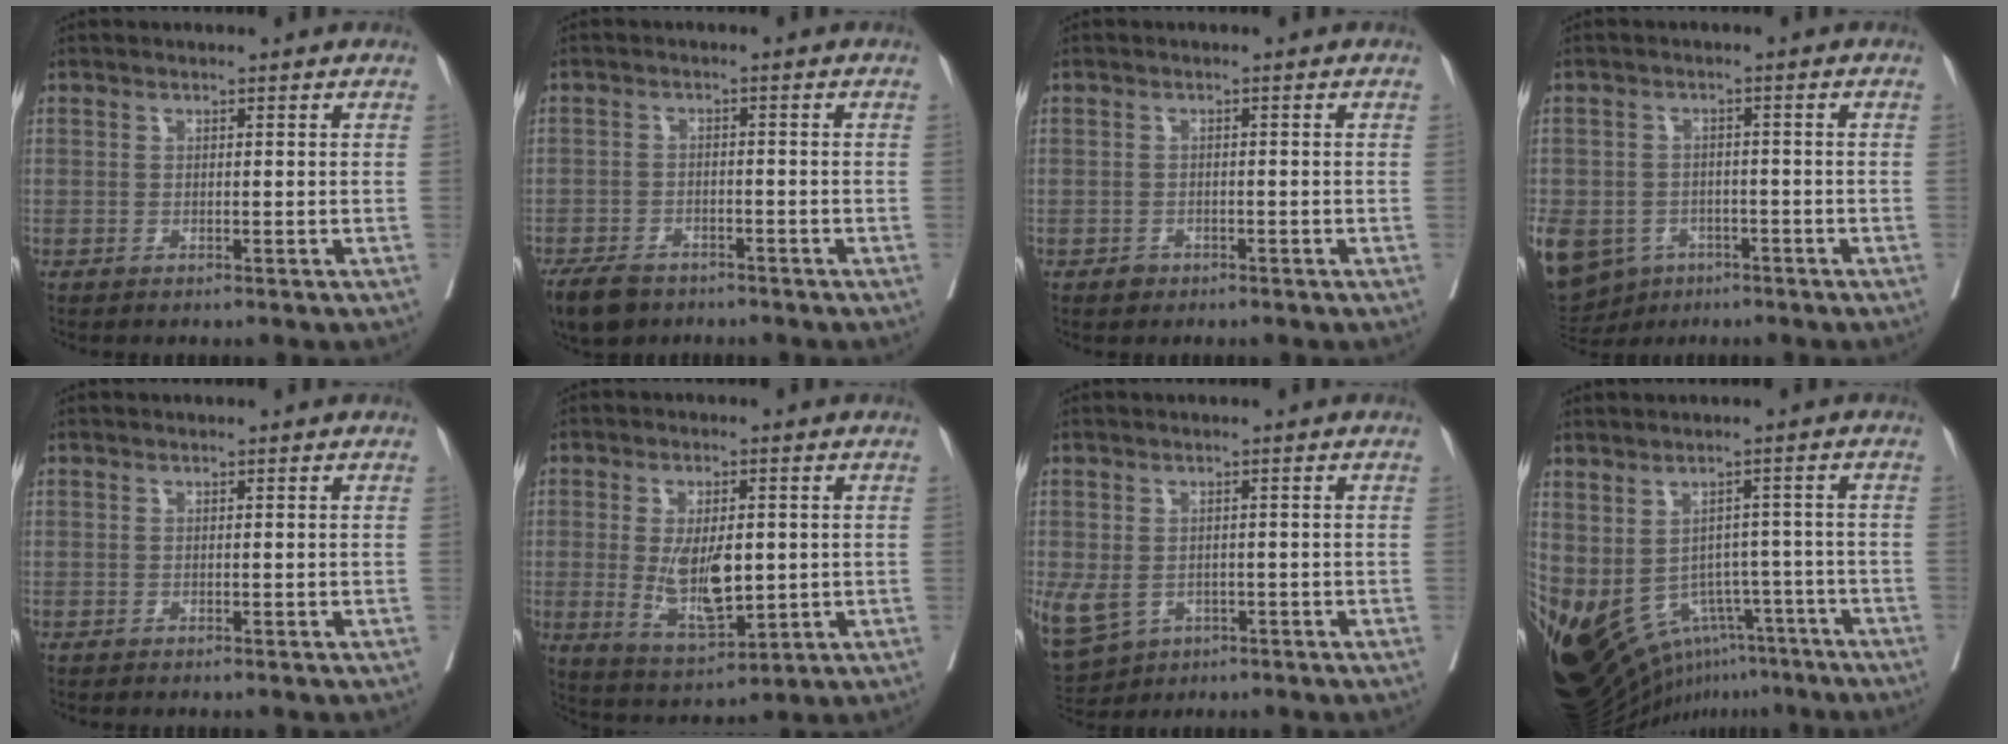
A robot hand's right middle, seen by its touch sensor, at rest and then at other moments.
{"total": 6.7, "force": [-5.1, 3.4, 2.7], "torque": [-0.046, -0.005, -0.084]}
{"total": 1.3, "force": [-0.8, 0.9, 0.2], "torque": [-0.002, 0.003, -0.012]}
{"total": 16.0, "force": [-7.7, 12.6, 6.2], "torque": [-0.218, -0.014, -0.111]}
{"total": 0.0}
{"total": 9.5, "force": [-0.3, 3.8, 8.7], "torque": [-0.168, -0.016, 0.008]}
{"total": 9.3, "force": [-3.4, 7.4, 4.6], "torque": [-0.141, -0.003, -0.047]}
{"total": 16.6, "force": [-9.8, 10.3, 8.6], "torque": [-0.202, -0.013, -0.125]}